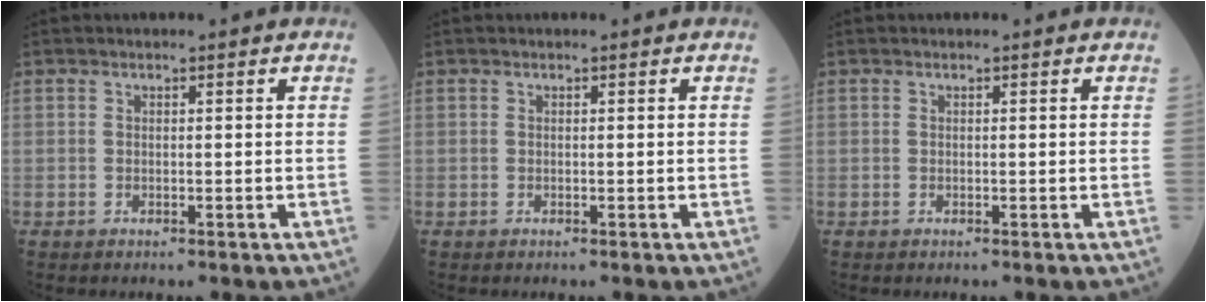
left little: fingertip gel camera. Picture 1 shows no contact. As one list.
[{"total": 0.0}, {"total": 0.0}]